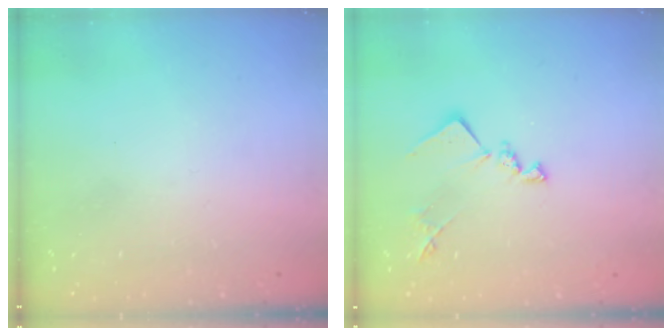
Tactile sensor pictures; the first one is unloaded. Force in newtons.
{"total": 12.5, "press": 12.5, "slide": 0.3}